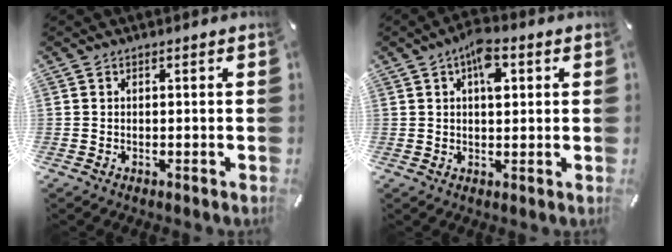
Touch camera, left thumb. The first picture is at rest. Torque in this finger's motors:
{"motor_torque": [1.01, 0.98, 0.95, -0.53, 0.12]}